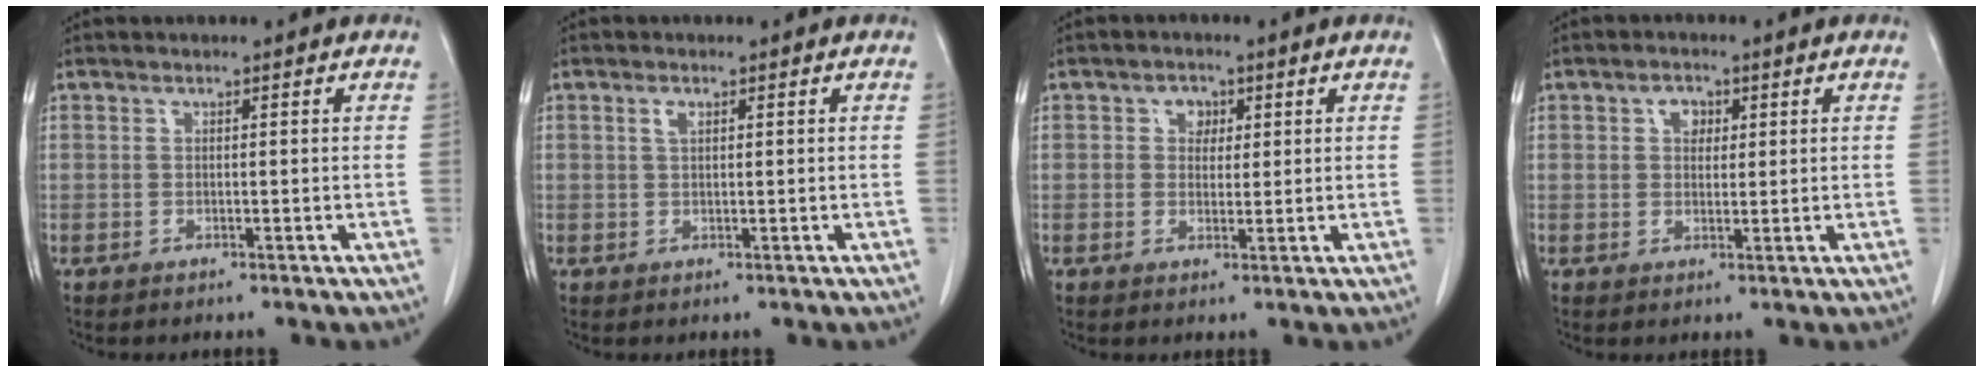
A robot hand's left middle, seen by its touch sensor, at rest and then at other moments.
{"total": 1.1, "force": [0.6, 0.5, 0.8], "torque": [-0.017, 0.001, 0.009]}
{"total": 2.6, "force": [1.0, 2.0, 1.4], "torque": [-0.021, 0.003, 0.014]}
{"total": 2.7, "force": [1.1, 1.9, 1.6], "torque": [-0.029, 0.005, 0.018]}